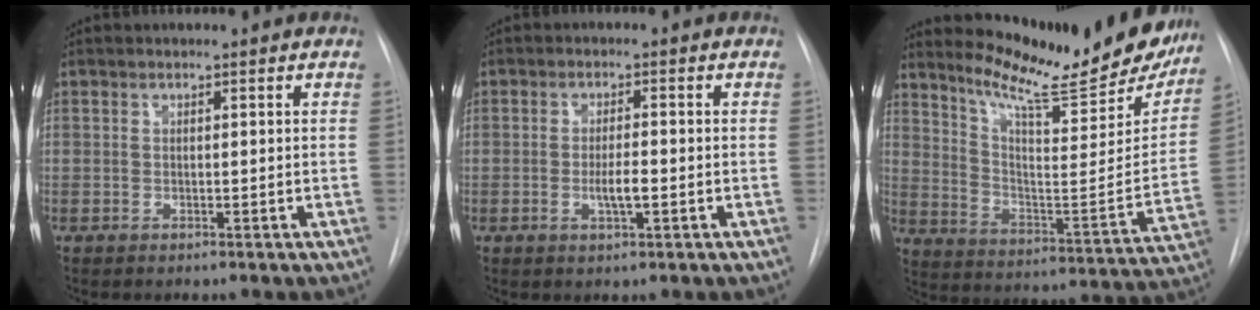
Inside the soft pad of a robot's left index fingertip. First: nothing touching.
{"total": 3.2, "force": [-0.9, 0.6, 3.0], "torque": [-0.055, -0.003, -0.014]}
{"total": 23.5, "force": [20.6, 3.6, 10.7], "torque": [-0.163, -0.078, 0.283]}